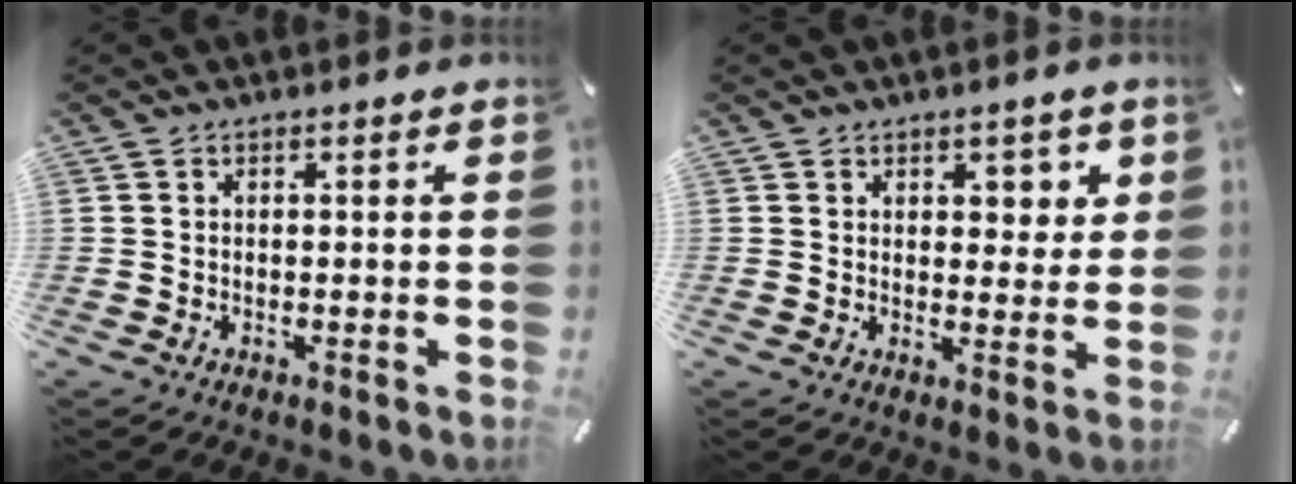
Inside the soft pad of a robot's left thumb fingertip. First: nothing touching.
{"total": 4.4, "force": [2.3, 3.1, 1.9], "torque": [-0.007, -0.010, 0.033]}